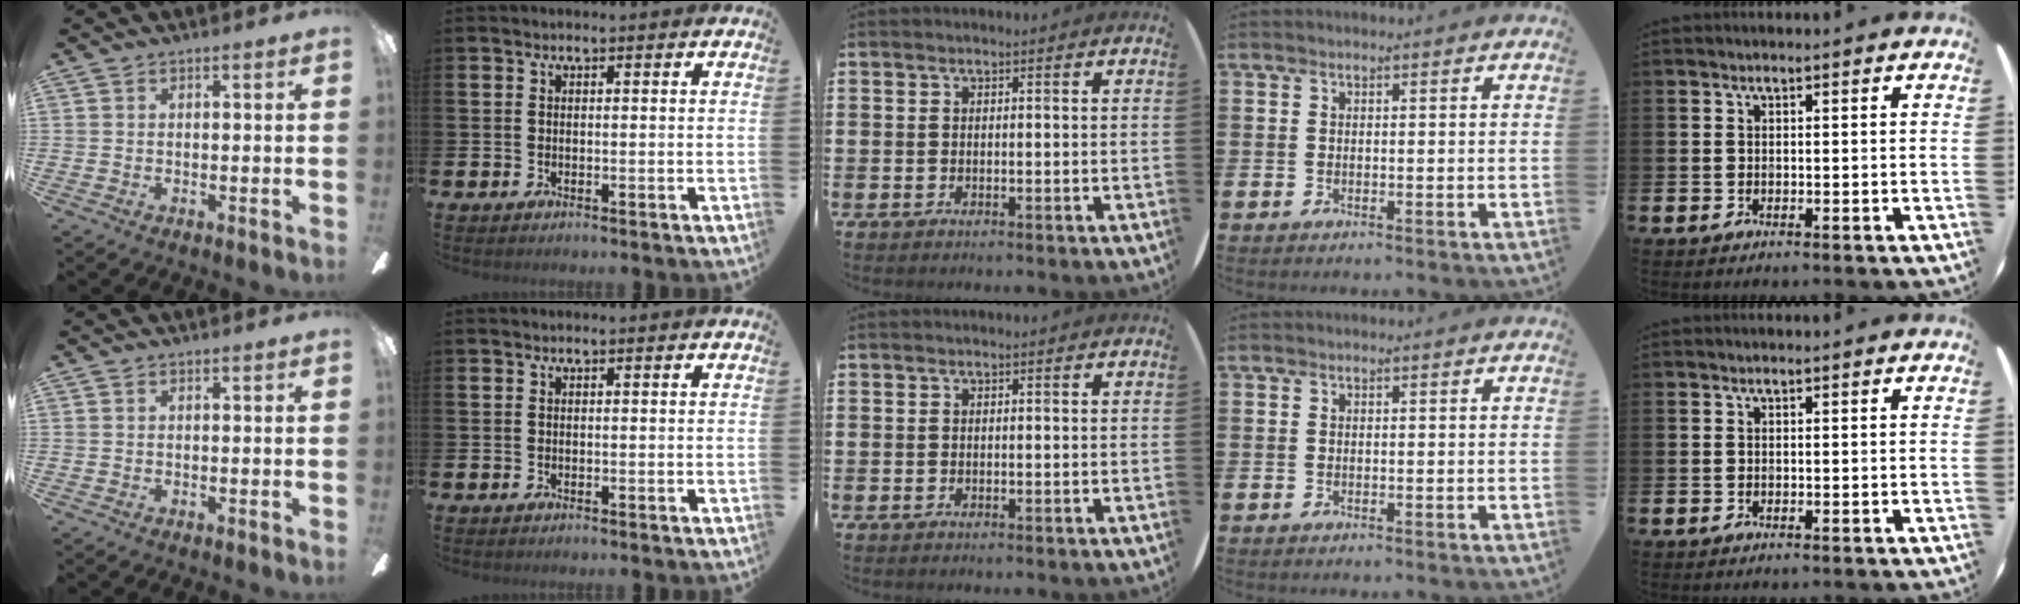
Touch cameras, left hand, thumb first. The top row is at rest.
{}